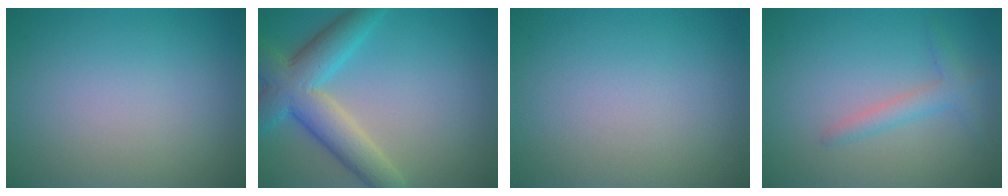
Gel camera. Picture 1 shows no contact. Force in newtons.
{"total": 6.8, "press": 6.8, "slide": 0.3}
{"total": 0.0}
{"total": 2.0, "press": 2.0, "slide": 0.1}